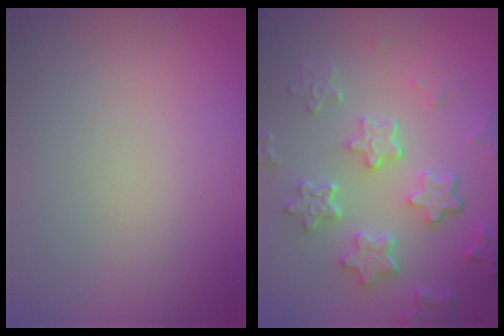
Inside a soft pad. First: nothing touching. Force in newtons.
{"total": 5.7, "press": 4.3, "slide": 3.7}